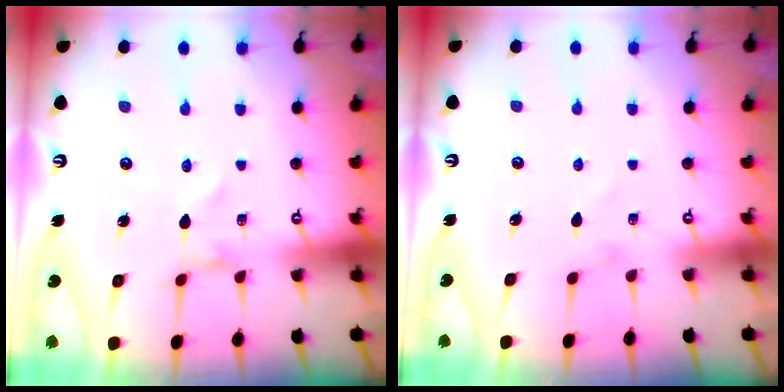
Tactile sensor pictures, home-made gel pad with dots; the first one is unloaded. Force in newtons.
{"total": 0.8, "press": 0.8, "slide": 0.1}